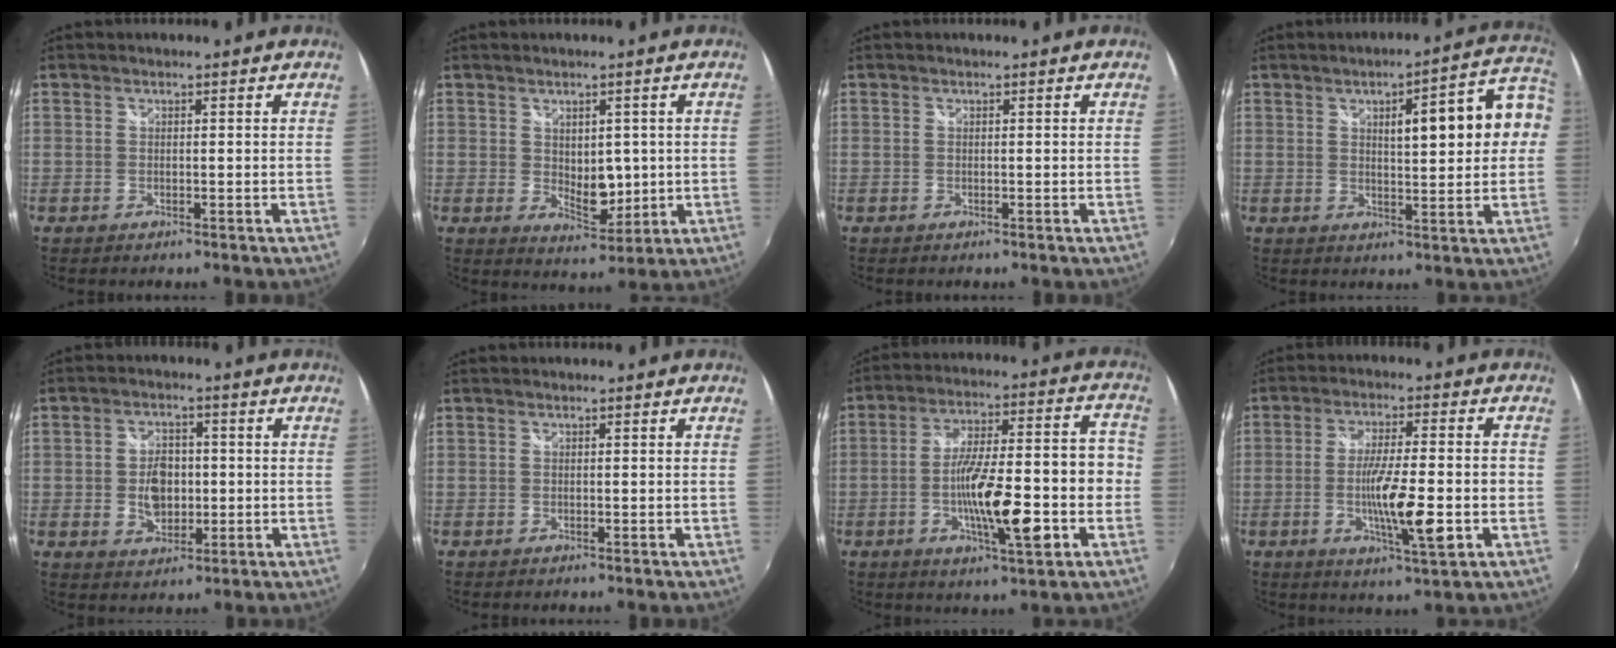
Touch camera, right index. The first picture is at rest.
{"total": 5.5, "force": [0.6, 3.7, 4.1], "torque": [-0.059, -0.011, 0.018]}
{"total": 0.0}
{"total": 12.0, "force": [2.0, 3.0, 11.4], "torque": [-0.155, 0.032, 0.041]}
{"total": 6.7, "force": [-0.6, 4.7, 4.7], "torque": [-0.084, 0.008, -0.003]}
{"total": 0.0}
{"total": 17.3, "force": [-5.8, 3.8, 15.8], "torque": [-0.260, -0.001, -0.088]}
{"total": 11.7, "force": [-3.2, 1.4, 11.1], "torque": [-0.194, -0.020, -0.052]}